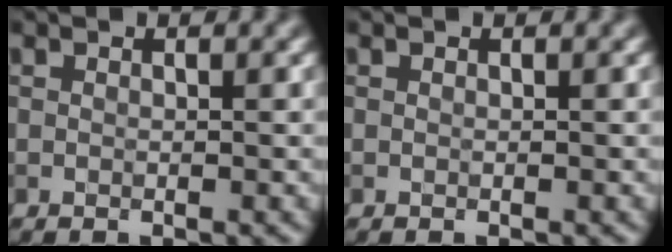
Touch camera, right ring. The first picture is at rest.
{"total": 0.0}